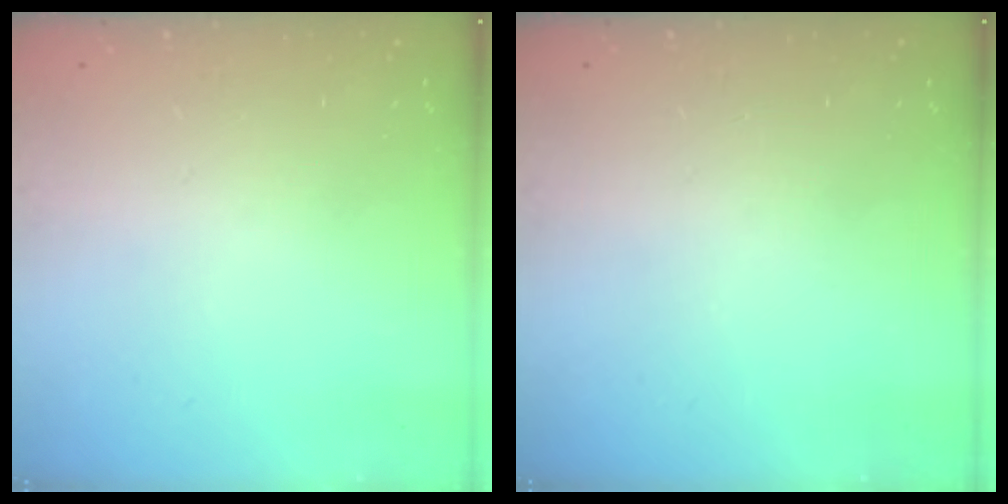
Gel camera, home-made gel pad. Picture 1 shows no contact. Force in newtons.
{"total": 0.0}